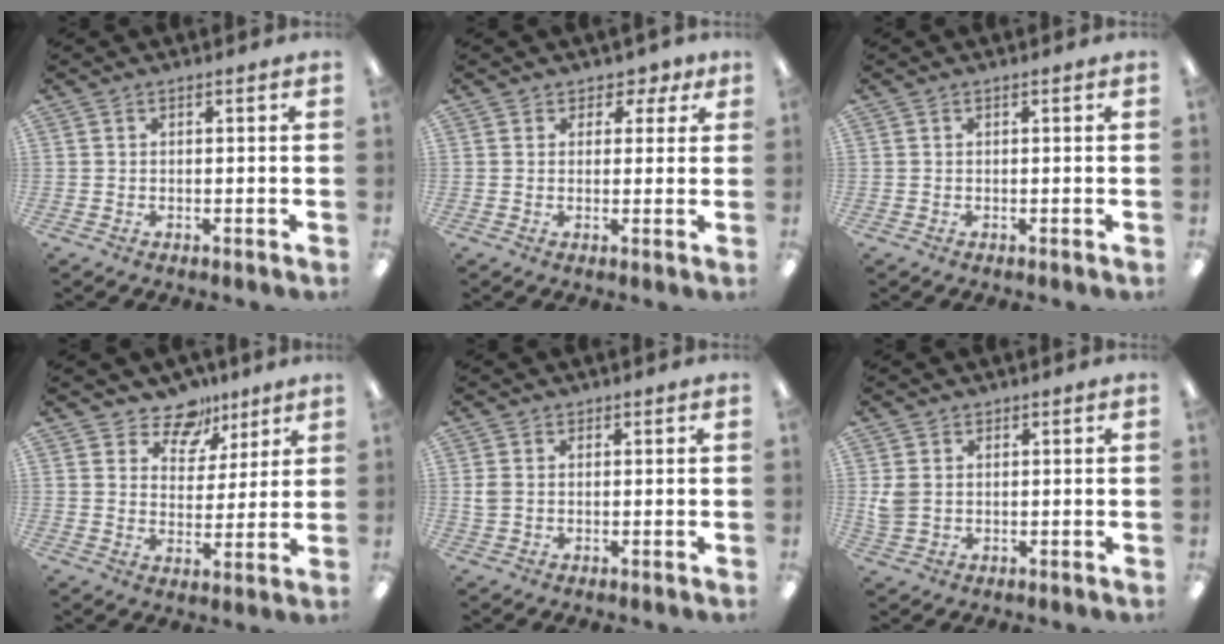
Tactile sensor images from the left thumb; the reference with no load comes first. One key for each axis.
{"total": 3.1, "fx": 1.3, "fy": 2.7, "fz": 0.6, "tx": 0.006, "ty": -0.002, "tz": 0.020}
{"total": 0.0}
{"total": 9.7, "fx": 7.7, "fy": 5.7, "fz": 2.0, "tx": -0.039, "ty": -0.054, "tz": 0.143}
{"total": 2.3, "fx": 0.6, "fy": 1.9, "fz": 1.2, "tx": -0.024, "ty": 0.005, "tz": 0.010}
{"total": 4.0, "fx": 1.0, "fy": 3.3, "fz": 1.9, "tx": -0.031, "ty": 0.003, "tz": 0.020}